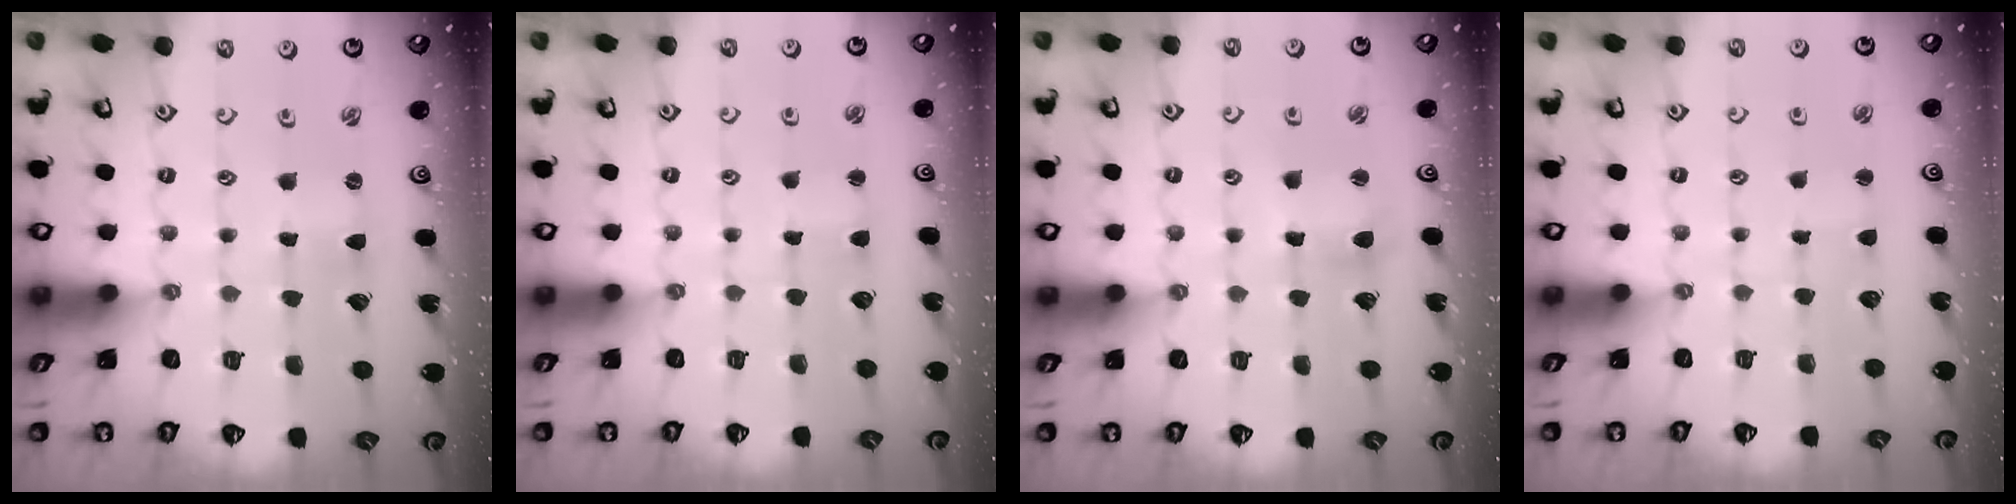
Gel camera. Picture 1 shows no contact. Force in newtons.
{"total": 2.0, "press": 2.0, "slide": 0.3}
{"total": 4.7, "press": 4.7, "slide": 0.6}
{"total": 1.3, "press": 1.3, "slide": 0.2}